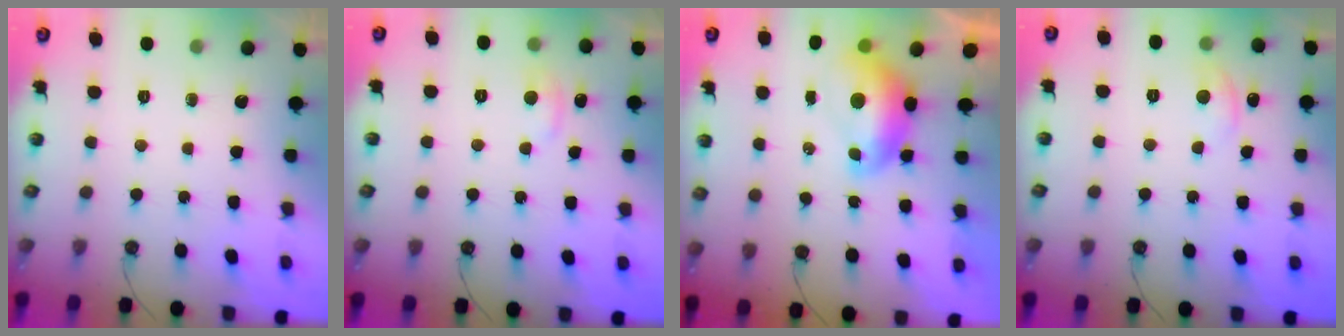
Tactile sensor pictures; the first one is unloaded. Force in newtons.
{"total": 1.2, "press": 0.9, "slide": 0.7}
{"total": 1.6, "press": 1.5, "slide": 0.6}
{"total": 1.8, "press": 1.7, "slide": 0.7}